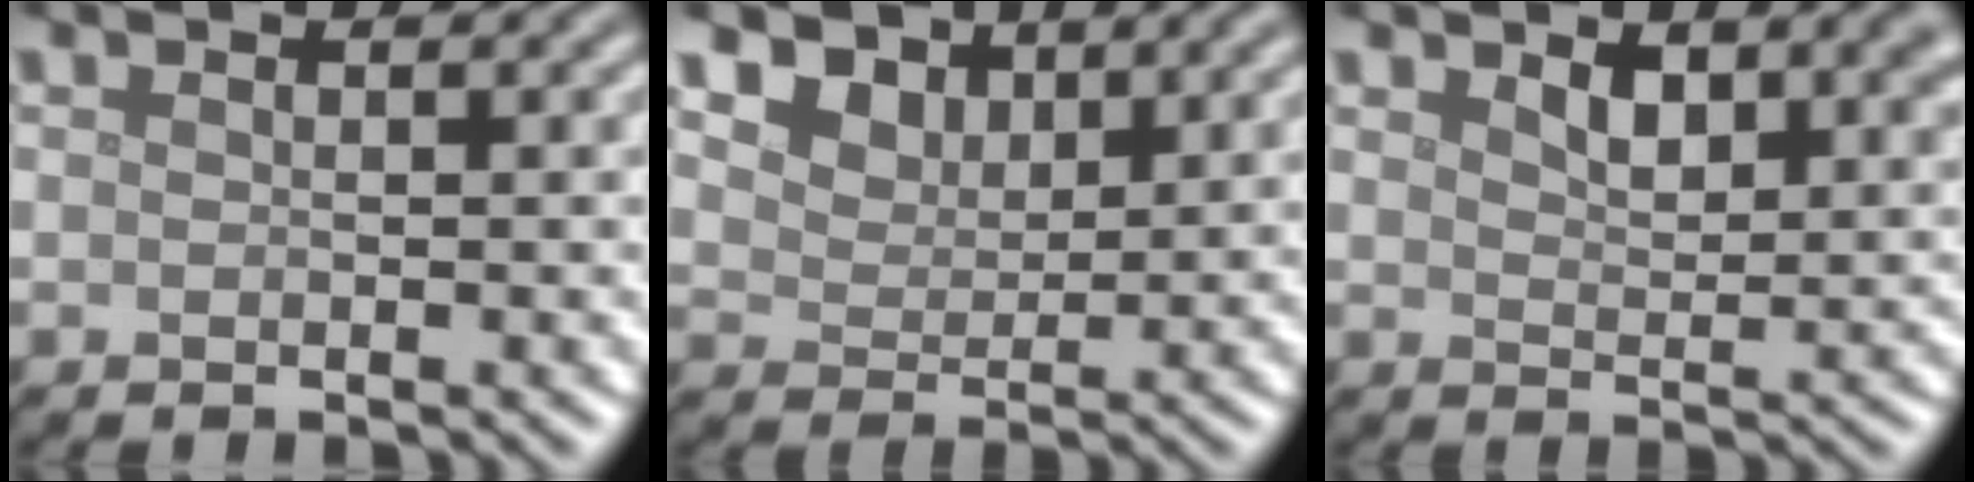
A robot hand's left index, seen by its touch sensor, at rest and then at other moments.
{"total": 5.3, "force": [3.9, 3.1, 2.0], "torque": [-0.066, -0.011, 0.069]}
{"total": 3.7, "force": [2.2, 1.7, 2.4], "torque": [-0.042, -0.003, 0.037]}